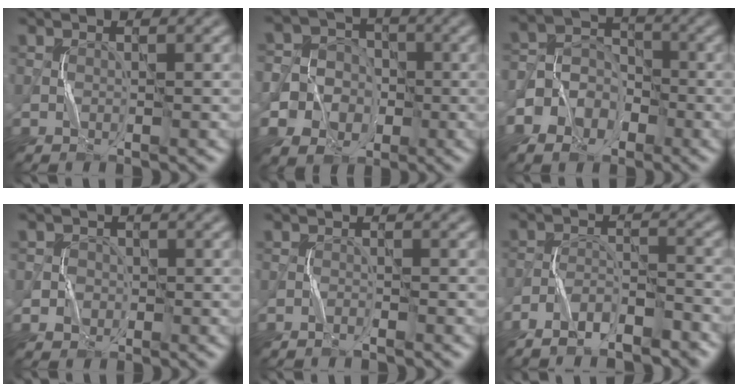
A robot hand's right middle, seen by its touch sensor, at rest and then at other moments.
{"total": 9.1, "force": [-2.4, 8.5, 2.4], "torque": [-0.062, 0.004, -0.066]}
{"total": 5.1, "force": [-2.6, 3.9, 1.9], "torque": [-0.035, 0.006, -0.062]}
{"total": 1.7, "force": [-0.3, 1.6, 0.2], "torque": [0.012, 0.006, -0.014]}
{"total": 0.7, "force": [-0.6, -0.1, 0.3], "torque": [-0.010, 0.001, -0.012]}
{"total": 5.9, "force": [-5.1, 1.5, 2.5], "torque": [-0.046, -0.009, -0.083]}